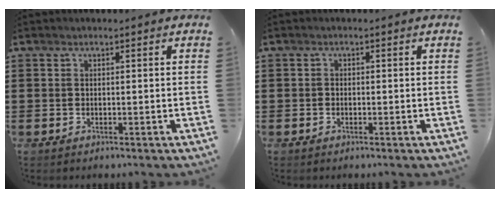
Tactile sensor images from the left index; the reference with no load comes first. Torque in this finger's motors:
{"motor_torque": [-0.15, 0.04, -0.08, -0.01]}